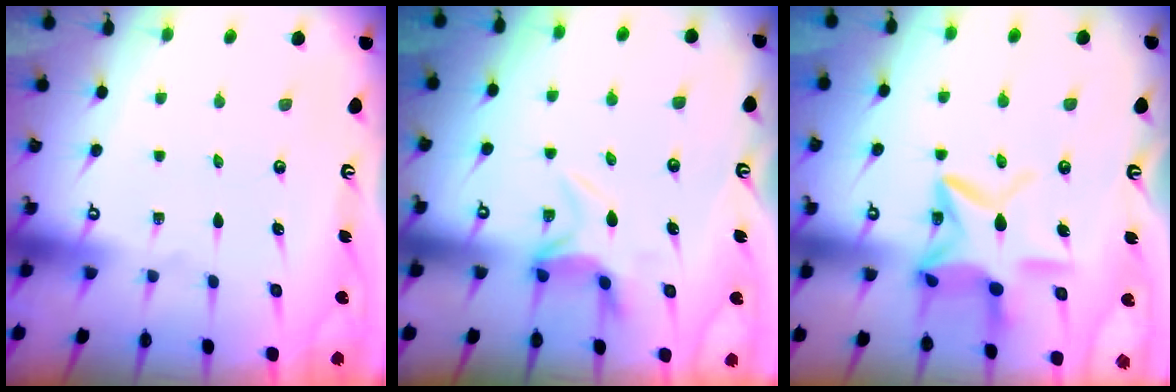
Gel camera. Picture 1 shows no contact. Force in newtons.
{"total": 5.2, "press": 5.1, "slide": 1.1}
{"total": 15.2, "press": 15.2, "slide": 1.1}